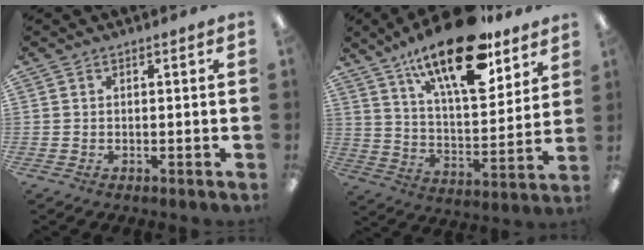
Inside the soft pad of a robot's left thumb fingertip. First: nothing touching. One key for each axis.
{"total": 22.6, "fx": 15.5, "fy": 8.2, "fz": 14.2, "tx": -0.226, "ty": -0.090, "tz": 0.260}